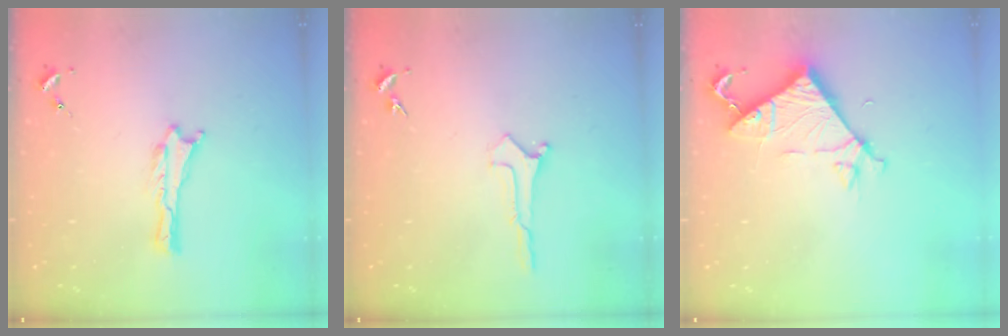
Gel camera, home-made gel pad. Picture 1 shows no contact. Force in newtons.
{"total": 0.0}
{"total": 7.2, "press": 7.1, "slide": 0.4}